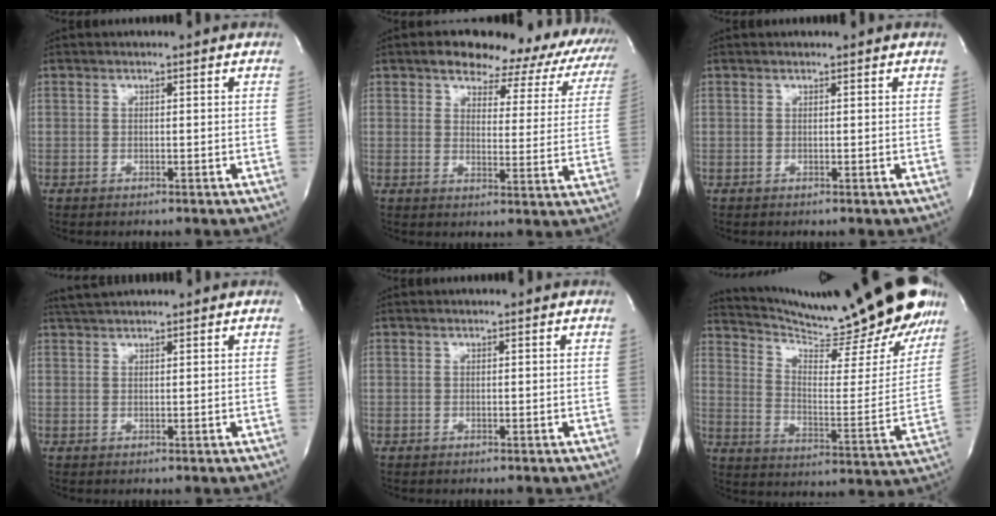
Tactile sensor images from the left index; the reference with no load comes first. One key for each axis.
{"total": 16.6, "fx": 13.5, "fy": 7.4, "fz": 6.4, "tx": -0.052, "ty": -0.004, "tz": 0.130}
{"total": 0.0}
{"total": 3.2, "fx": 3.0, "fy": 0.2, "fz": 1.2, "tx": -0.026, "ty": 0.022, "tz": 0.057}
{"total": 0.0}
{"total": 29.1, "fx": 24.7, "fy": 3.9, "fz": 15.0, "tx": -0.237, "ty": -0.081, "tz": 0.331}